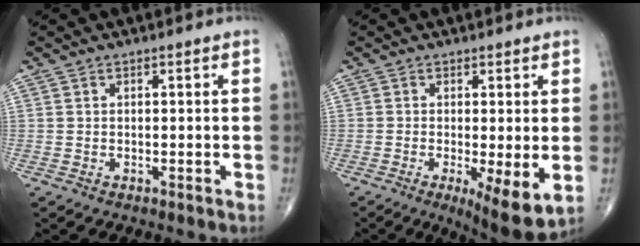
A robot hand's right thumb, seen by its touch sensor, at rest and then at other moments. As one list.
[{"total": 8.4, "force": [-1.8, 2.2, 8.0], "torque": [-0.122, -0.025, -0.025]}]